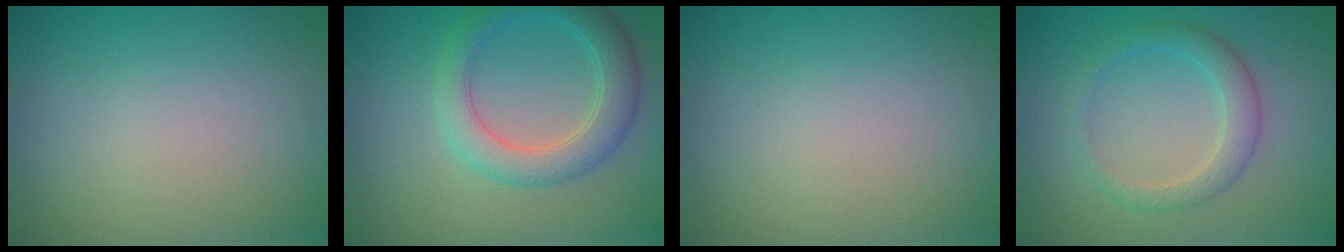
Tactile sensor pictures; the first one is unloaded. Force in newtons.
{"total": 2.9, "press": 2.9, "slide": 0.3}
{"total": 0.0}
{"total": 2.6, "press": 2.6, "slide": 0.2}